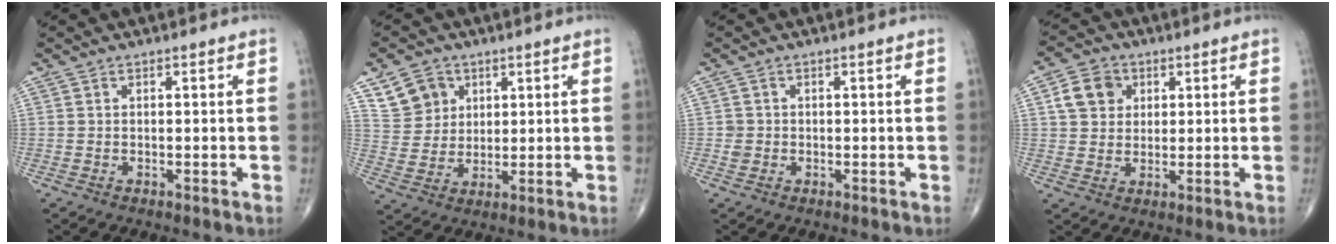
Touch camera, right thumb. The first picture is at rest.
{"total": 7.8, "force": [4.0, 6.4, 2.2], "torque": [-0.015, -0.015, 0.079]}
{"total": 1.4, "force": [-0.2, 1.4, 0.3], "torque": [-0.001, 0.004, -0.001]}
{"total": 7.0, "force": [2.2, 5.8, 3.2], "torque": [-0.035, 0.000, 0.036]}